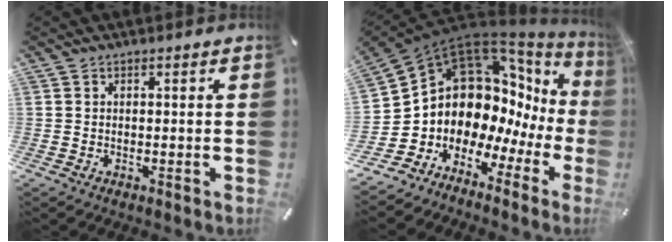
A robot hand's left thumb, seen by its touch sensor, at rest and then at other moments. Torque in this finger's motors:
{"motor_torque": [0.55, 3.77, 1.57, 1.21, 0.55]}